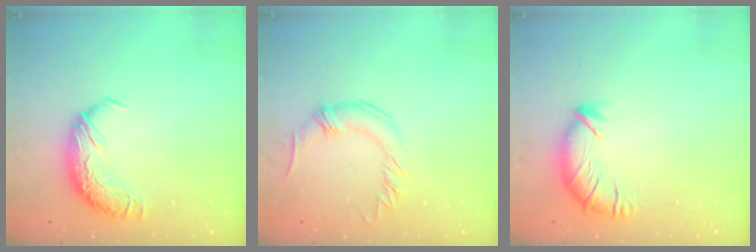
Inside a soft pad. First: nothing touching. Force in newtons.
{"total": 0.0}
{"total": 2.9, "press": 2.0, "slide": 2.2}